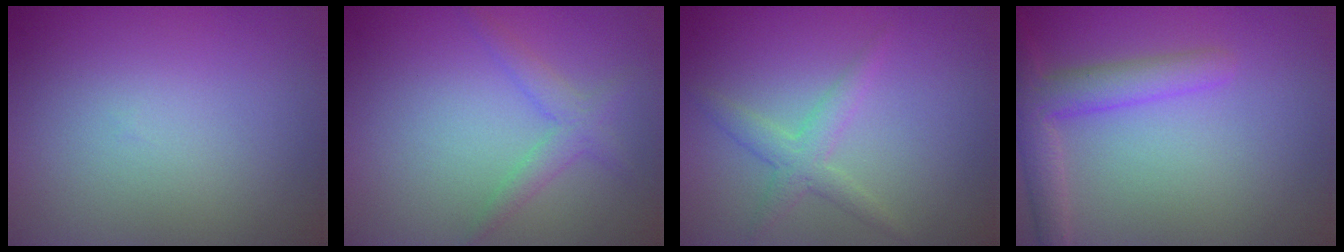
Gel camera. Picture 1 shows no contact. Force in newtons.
{"total": 2.1, "press": 2.1, "slide": 0.1}
{"total": 2.2, "press": 2.2, "slide": 0.1}
{"total": 3.8, "press": 3.8, "slide": 0.2}